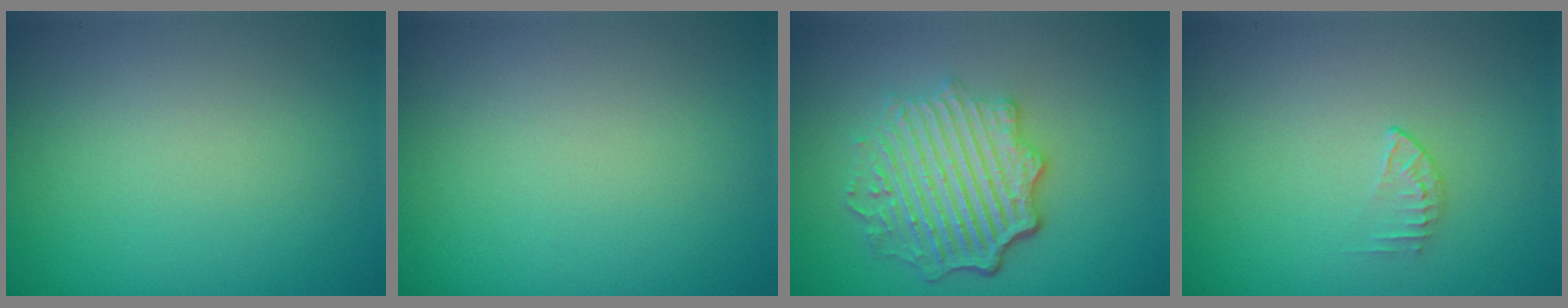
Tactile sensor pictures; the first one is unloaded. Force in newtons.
{"total": 0.0}
{"total": 6.1, "press": 4.5, "slide": 4.1}
{"total": 0.8, "press": 0.6, "slide": 0.6}